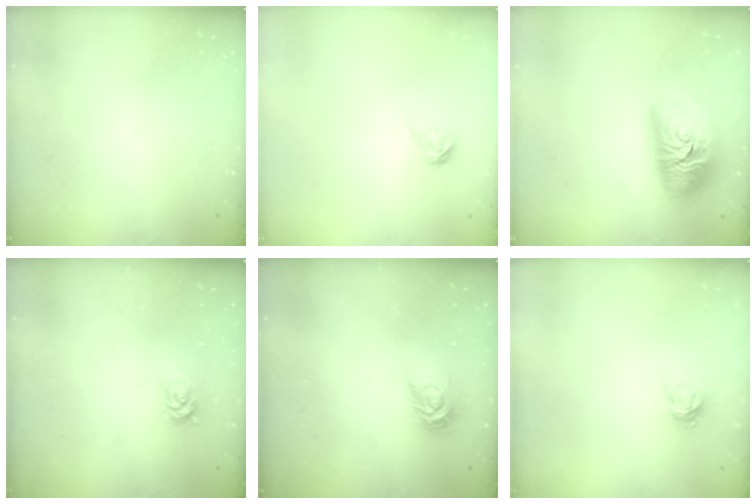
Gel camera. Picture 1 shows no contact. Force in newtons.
{"total": 4.9, "press": 4.9, "slide": 0.4}
{"total": 17.1, "press": 17.1, "slide": 1.1}
{"total": 2.7, "press": 2.7, "slide": 0.4}
{"total": 9.1, "press": 9.1, "slide": 0.2}
{"total": 3.8, "press": 3.8, "slide": 0.4}